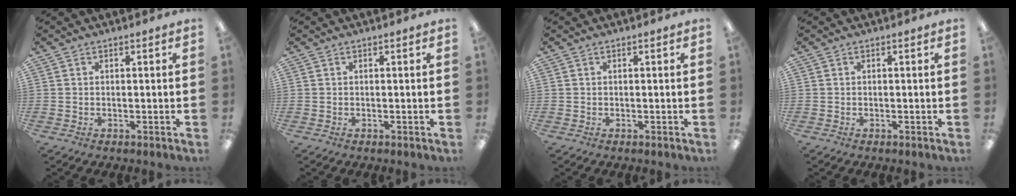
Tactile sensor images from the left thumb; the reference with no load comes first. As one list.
[{"total": 0.0}, {"total": 0.0}, {"total": 0.0}]